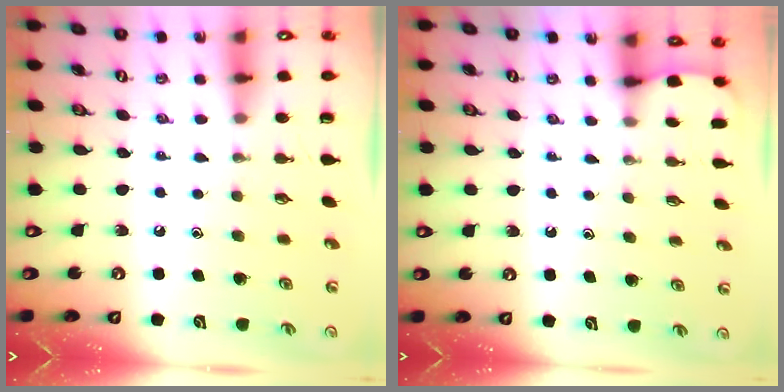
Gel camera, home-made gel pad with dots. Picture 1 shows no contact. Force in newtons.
{"total": 1.3, "press": 1.3, "slide": 0.1}